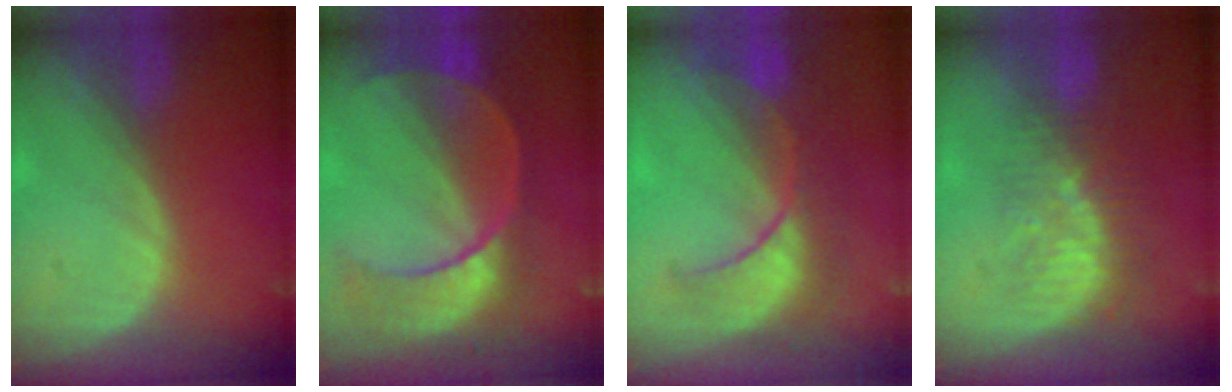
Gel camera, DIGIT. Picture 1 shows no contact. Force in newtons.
{"total": 10.3, "press": 9.0, "slide": 5.0}
{"total": 8.4, "press": 8.3, "slide": 0.7}
{"total": 8.5, "press": 7.6, "slide": 3.7}